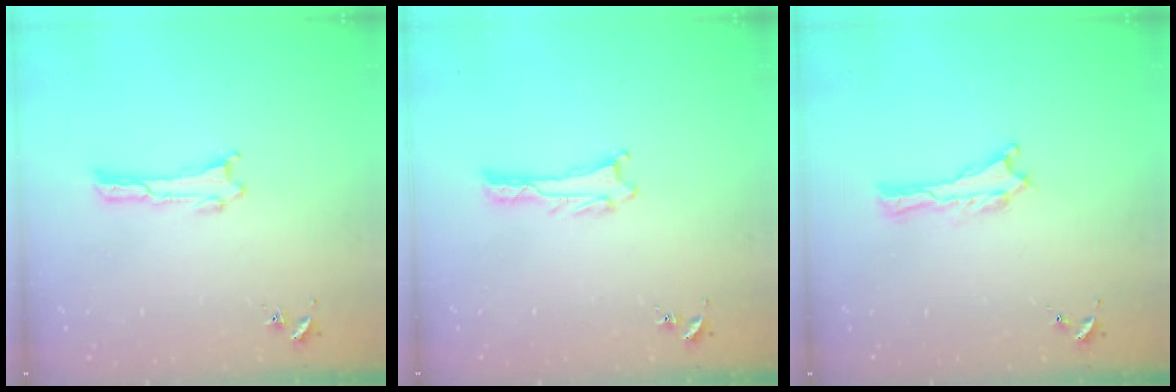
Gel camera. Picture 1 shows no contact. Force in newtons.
{"total": 0.8, "press": 0.7, "slide": 0.1}
{"total": 0.0}